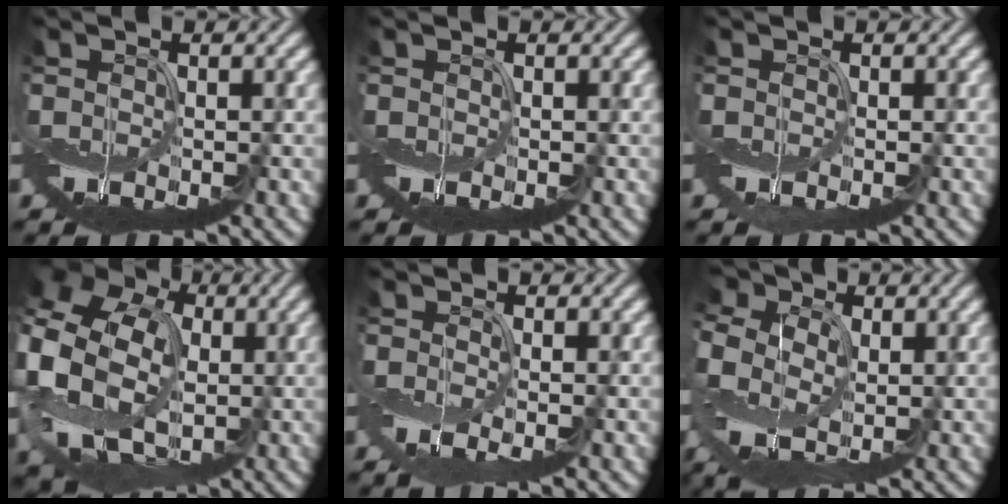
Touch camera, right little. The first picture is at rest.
{"total": 0.0}
{"total": 0.0}
{"total": 16.7, "force": [1.6, 13.4, 9.7], "torque": [-0.231, -0.002, 0.012]}
{"total": 1.2, "force": [-0.6, 0.0, 1.0], "torque": [-0.028, -0.007, -0.016]}
{"total": 8.6, "force": [0.8, 6.6, 5.5], "torque": [-0.161, 0.008, 0.017]}